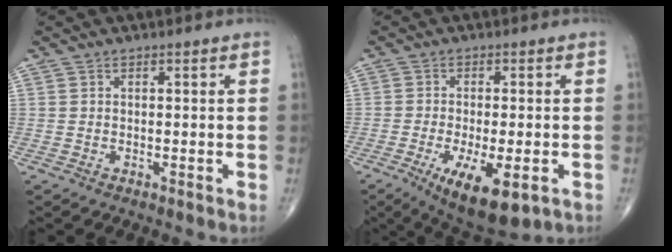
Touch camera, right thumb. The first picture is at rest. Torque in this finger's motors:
{"motor_torque": [-0.03, 0.44, -0.13, -0.28, 0.11]}